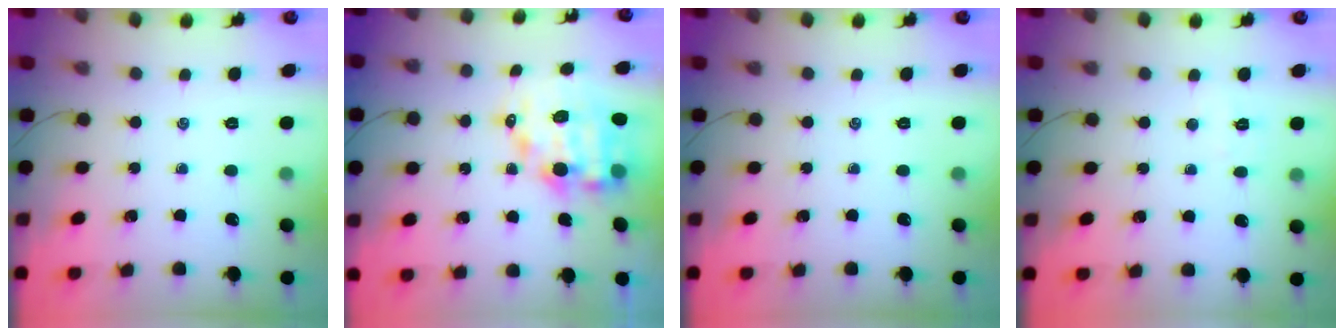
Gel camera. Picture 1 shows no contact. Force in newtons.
{"total": 11.6, "press": 11.2, "slide": 3.3}
{"total": 0.0}
{"total": 2.7, "press": 2.6, "slide": 0.7}